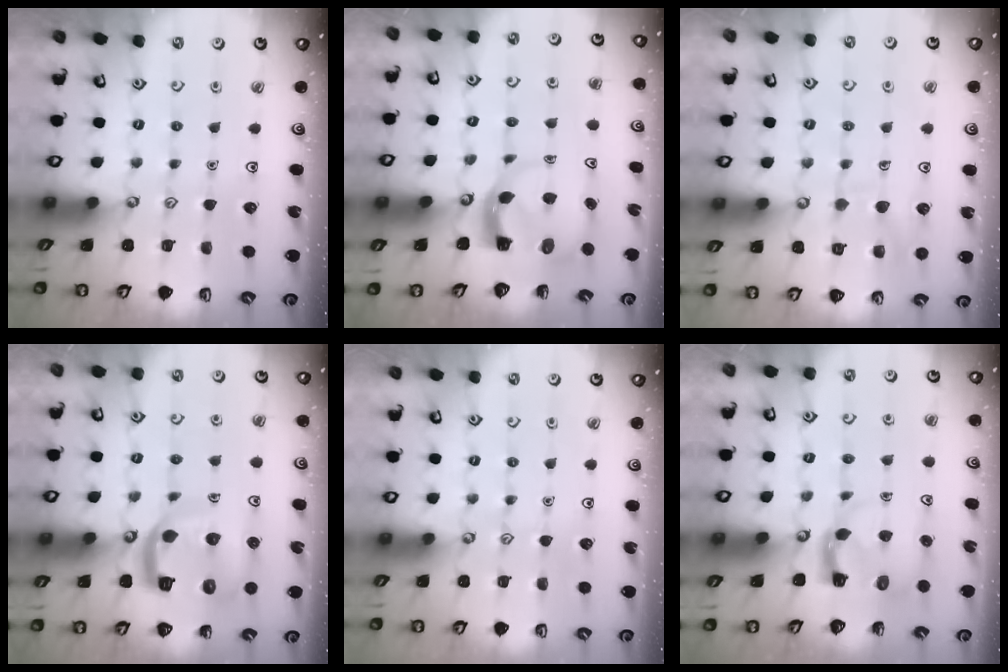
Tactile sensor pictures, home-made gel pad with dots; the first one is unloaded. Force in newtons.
{"total": 5.0, "press": 4.9, "slide": 0.9}
{"total": 8.4, "press": 8.3, "slide": 0.6}
{"total": 11.9, "press": 11.8, "slide": 1.2}
{"total": 0.0}
{"total": 3.9, "press": 3.9, "slide": 0.2}